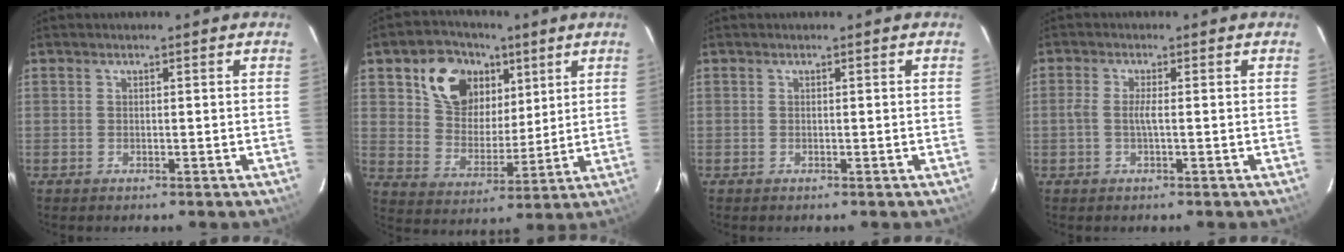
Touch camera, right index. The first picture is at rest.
{"total": 14.1, "force": [7.1, 10.2, 6.8], "torque": [-0.143, 0.032, 0.135]}
{"total": 0.0}
{"total": 2.2, "force": [-0.5, 0.0, 2.2], "torque": [-0.045, 0.001, -0.011]}